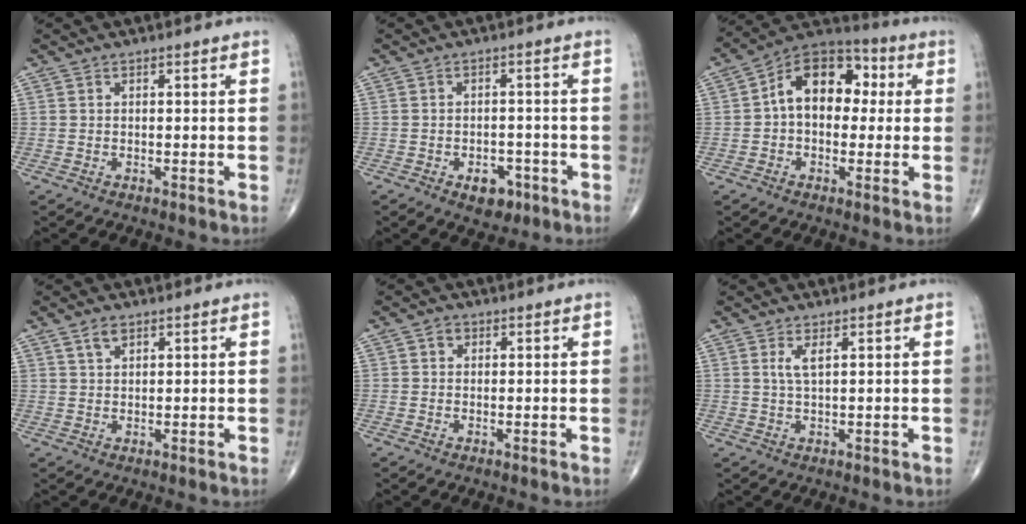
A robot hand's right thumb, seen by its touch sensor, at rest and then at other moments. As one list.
[{"total": 4.9, "force": [-2.5, 3.2, 2.7], "torque": [-0.014, 0.016, -0.030]}, {"total": 13.9, "force": [1.7, 9.4, 10.2], "torque": [-0.122, 0.036, 0.011]}, {"total": 2.8, "force": [1.8, 1.5, 1.6], "torque": [-0.026, -0.005, 0.037]}, {"total": 1.7, "force": [0.6, 1.5, 0.7], "torque": [-0.001, 0.001, 0.005]}, {"total": 2.4, "force": [1.0, 0.6, 2.2], "torque": [-0.048, -0.004, 0.023]}]